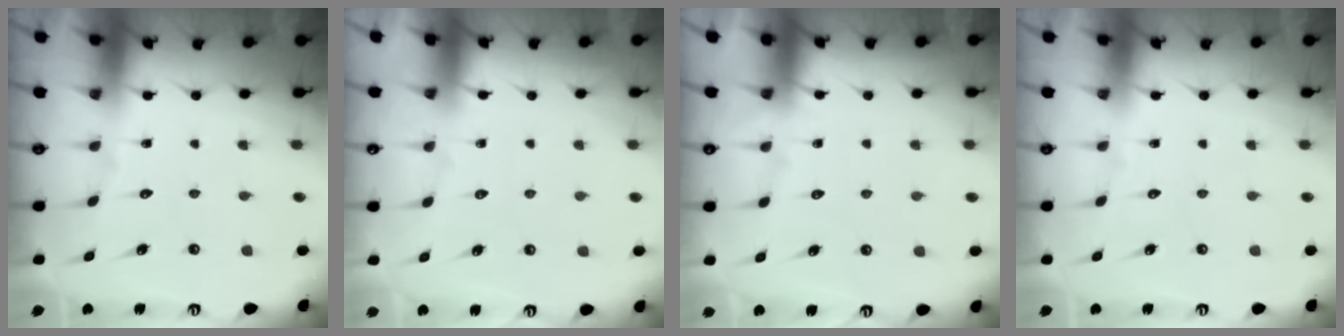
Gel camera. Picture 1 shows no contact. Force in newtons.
{"total": 3.4, "press": 3.4, "slide": 0.5}
{"total": 4.5, "press": 4.4, "slide": 0.5}
{"total": 0.0}